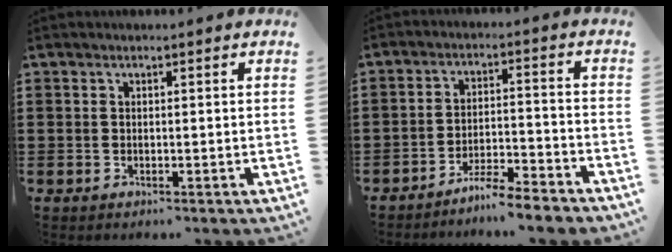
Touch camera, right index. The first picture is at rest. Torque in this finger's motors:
{"motor_torque": [1.09, 1.05, 0.35, 0.11]}